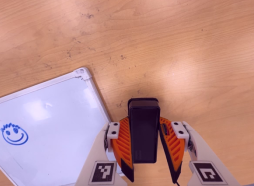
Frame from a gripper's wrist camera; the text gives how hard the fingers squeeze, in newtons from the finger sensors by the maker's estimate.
{"total": 6.2, "left": 5.1, "right": 7.3}